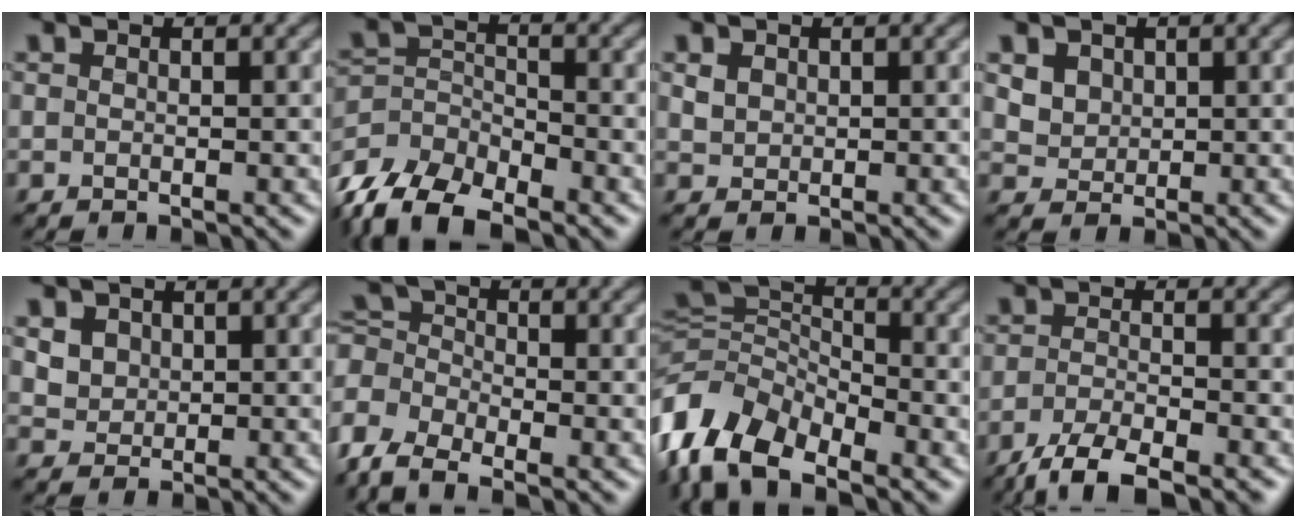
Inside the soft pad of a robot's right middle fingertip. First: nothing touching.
{"total": 9.3, "force": [-7.9, 3.4, 3.5], "torque": [-0.064, -0.017, -0.146]}
{"total": 0.9, "force": [0.4, 0.8, 0.1], "torque": [-0.008, -0.003, 0.014]}
{"total": 2.2, "force": [1.2, 1.8, 0.5], "torque": [-0.024, -0.009, 0.027]}
{"total": 2.3, "force": [1.1, 1.9, 0.6], "torque": [-0.024, -0.006, 0.026]}
{"total": 6.3, "force": [-4.4, 3.0, 3.3], "torque": [-0.080, -0.007, -0.097]}
{"total": 8.9, "force": [-5.8, 5.0, 4.6], "torque": [-0.095, -0.005, -0.130]}
{"total": 5.0, "force": [-4.1, 0.9, 2.8], "torque": [-0.049, -0.011, -0.079]}